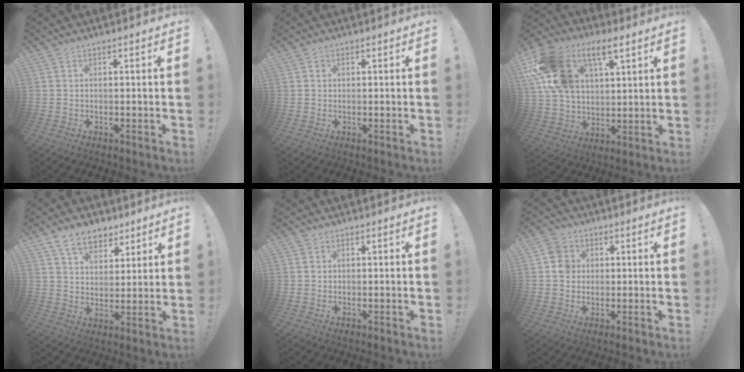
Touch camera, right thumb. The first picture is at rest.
{"total": 0.8, "force": [0.2, 0.8, 0.1], "torque": [-0.001, 0.002, 0.003]}
{"total": 19.3, "force": [9.3, 12.0, 11.8], "torque": [-0.228, -0.030, 0.175]}
{"total": 10.5, "force": [6.8, 6.5, 4.5], "torque": [-0.070, -0.033, 0.131]}
{"total": 0.7, "force": [0.2, 0.7, 0.0], "torque": [0.003, 0.001, 0.002]}
{"total": 5.9, "force": [1.0, 5.5, 1.9], "torque": [-0.021, 0.007, 0.019]}